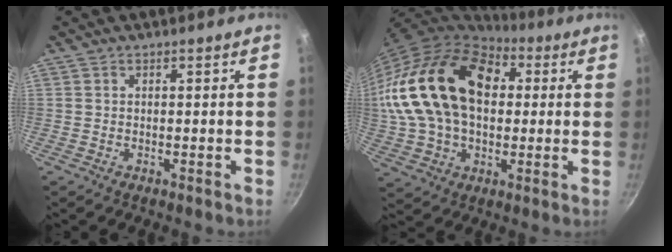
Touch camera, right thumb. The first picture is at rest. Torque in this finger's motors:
{"motor_torque": [0.24, 4.77, 2.65, -0.12, 0.64]}